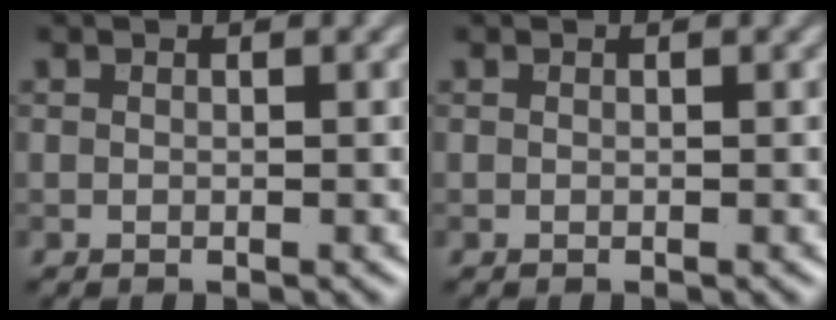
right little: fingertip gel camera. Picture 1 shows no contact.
{"total": 0.0}